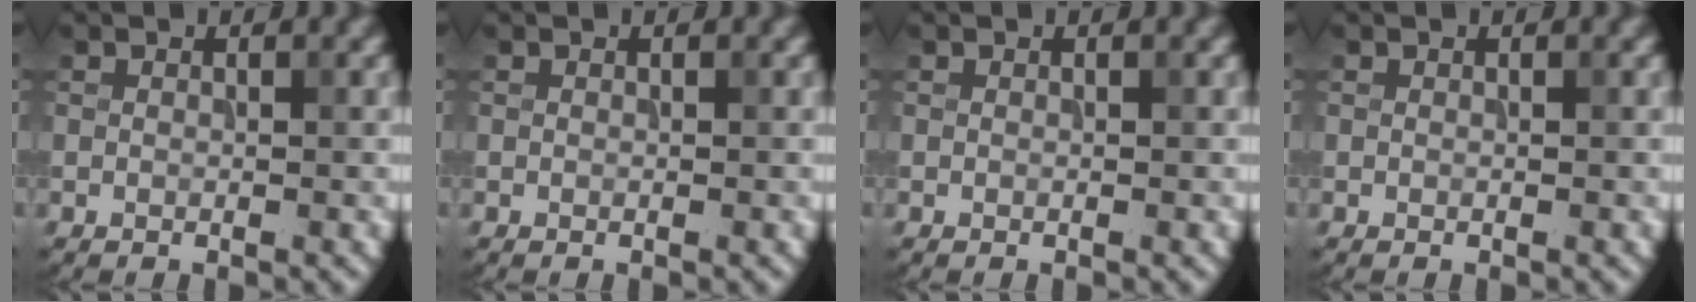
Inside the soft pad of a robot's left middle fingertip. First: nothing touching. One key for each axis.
{"total": 0.0}
{"total": 0.0}
{"total": 0.0}